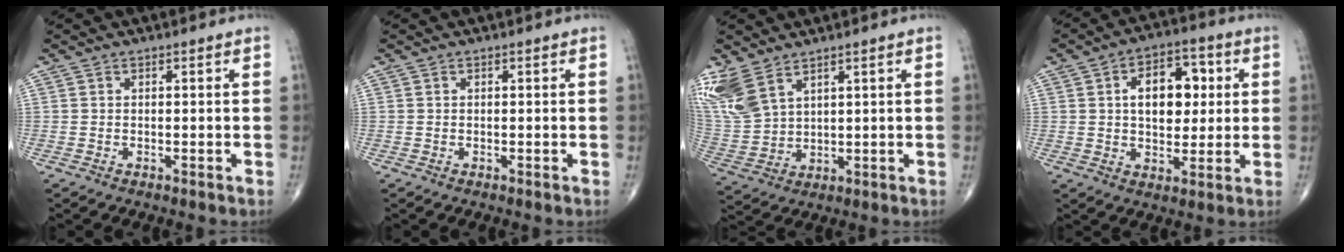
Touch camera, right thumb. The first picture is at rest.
{"total": 0.0}
{"total": 10.7, "force": [6.9, 5.4, 6.2], "torque": [-0.146, -0.020, 0.162]}
{"total": 12.2, "force": [2.4, 7.6, 9.3], "torque": [-0.102, 0.007, 0.036]}